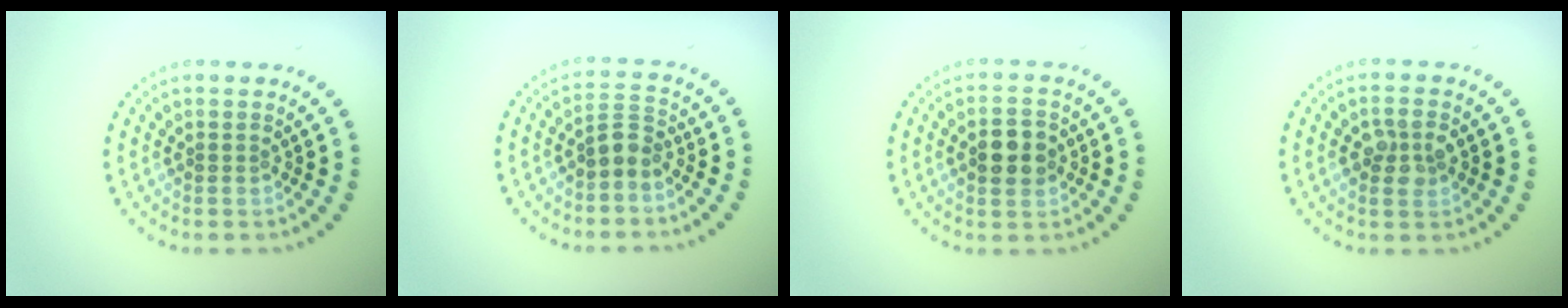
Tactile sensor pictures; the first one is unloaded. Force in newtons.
{"total": 2.1, "press": 1.8, "slide": 1.2}
{"total": 3.7, "press": 3.7, "slide": 0.1}
{"total": 2.4, "press": 2.4, "slide": 0.1}